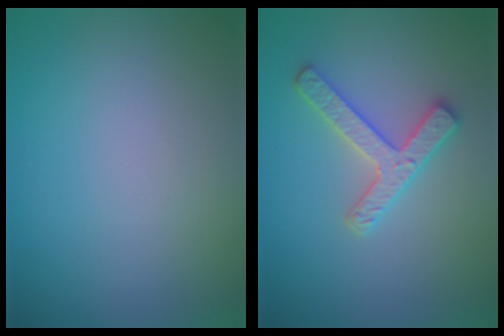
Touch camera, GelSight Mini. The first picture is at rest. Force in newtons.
{"total": 2.9, "press": 2.9, "slide": 0.5}